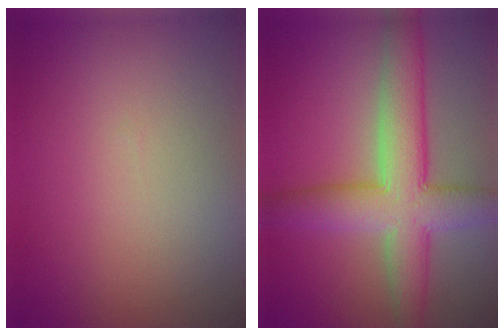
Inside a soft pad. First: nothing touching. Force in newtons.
{"total": 7.6, "press": 7.6, "slide": 0.4}